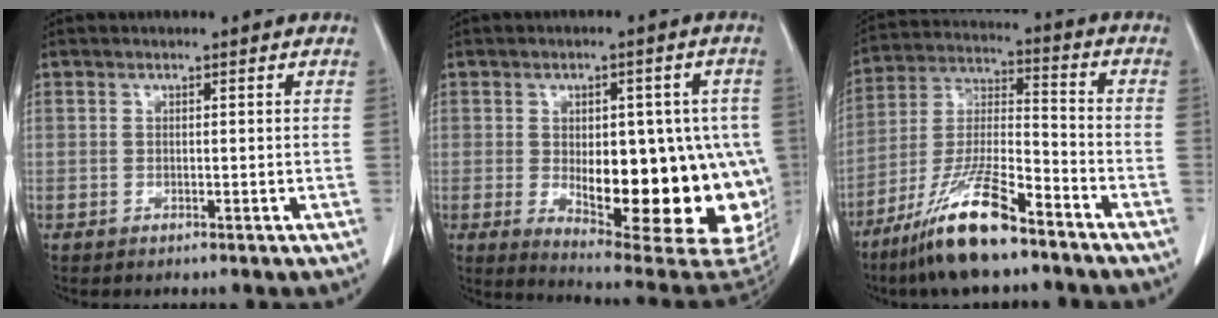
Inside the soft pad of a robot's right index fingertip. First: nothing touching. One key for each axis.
{"total": 22.0, "fx": -3.5, "fy": 8.0, "fz": 20.2, "tx": -0.190, "ty": 0.006, "tz": -0.015}
{"total": 14.2, "fx": -9.9, "fy": 2.1, "fz": 9.9, "tx": -0.208, "ty": -0.021, "tz": -0.184}